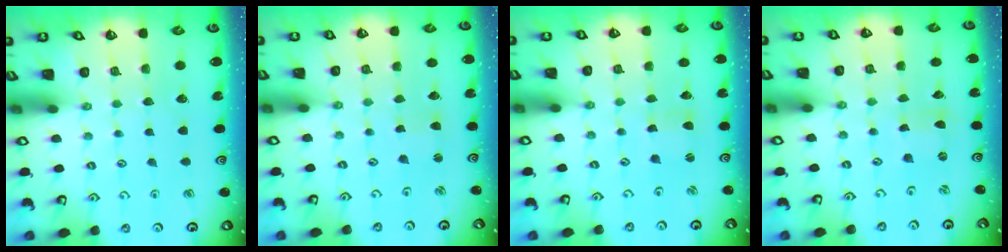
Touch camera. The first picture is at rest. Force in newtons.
{"total": 1.9, "press": 1.9, "slide": 0.2}
{"total": 0.9, "press": 0.9, "slide": 0.2}
{"total": 0.0}